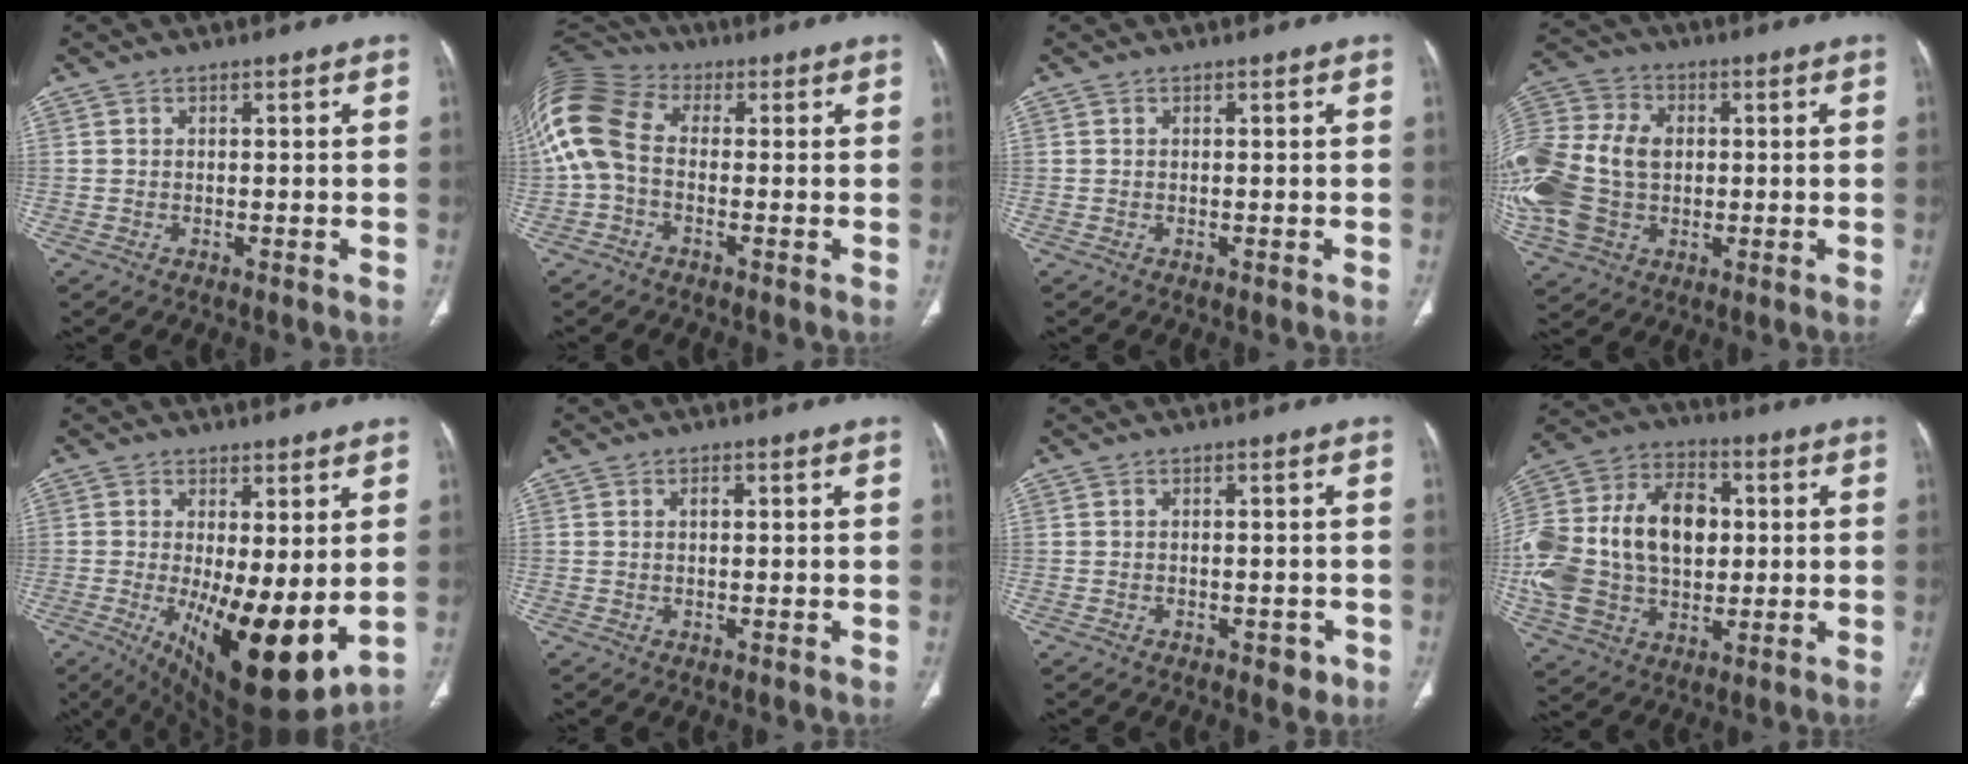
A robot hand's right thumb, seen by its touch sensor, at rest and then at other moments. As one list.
[{"total": 14.5, "force": [-0.4, 10.2, 10.3], "torque": [-0.236, 0.032, -0.017]}, {"total": 0.0}, {"total": 22.1, "force": [-0.4, 16.0, 15.2], "torque": [-0.359, 0.017, 0.006]}, {"total": 16.2, "force": [-1.9, 5.7, 15.0], "torque": [-0.239, -0.039, -0.009]}, {"total": 1.1, "force": [0.2, 0.6, 0.9], "torque": [-0.016, 0.002, 0.003]}, {"total": 2.5, "force": [-1.2, 1.5, 1.6], "torque": [-0.009, 0.005, -0.011]}, {"total": 25.6, "force": [0.8, 17.3, 18.8], "torque": [-0.392, 0.020, 0.024]}]